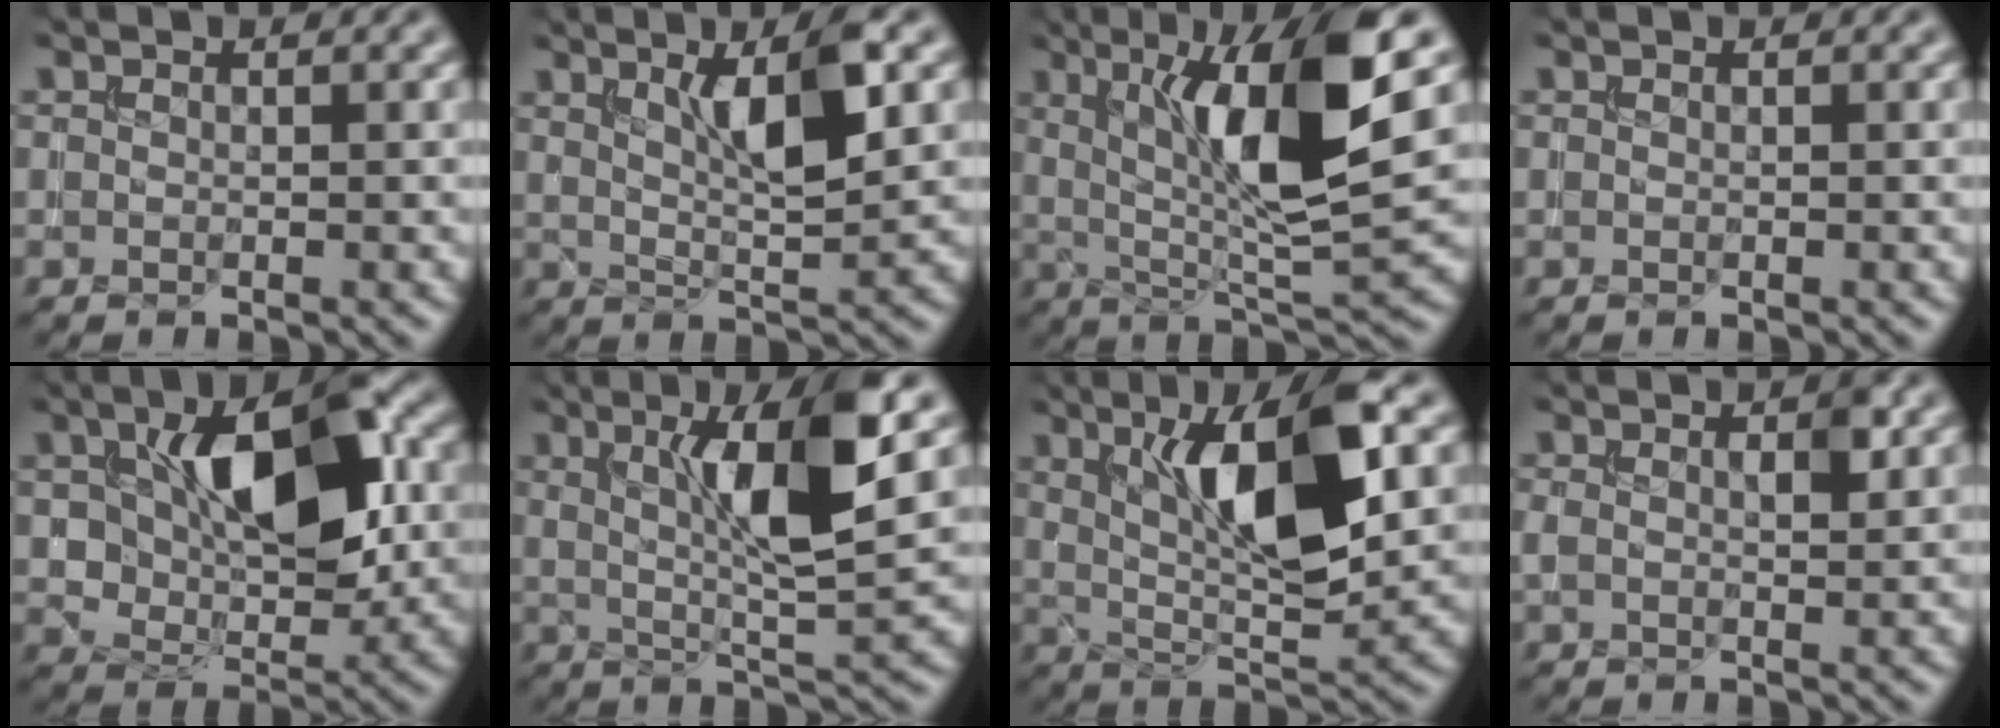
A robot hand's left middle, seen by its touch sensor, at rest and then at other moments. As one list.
[{"total": 5.6, "force": [2.2, 1.1, 5.1], "torque": [-0.086, -0.002, 0.039]}, {"total": 10.2, "force": [2.8, 2.1, 9.6], "torque": [-0.153, -0.008, 0.054]}, {"total": 0.0}, {"total": 9.8, "force": [2.0, 5.6, 7.8], "torque": [-0.131, 0.005, 0.036]}, {"total": 8.2, "force": [2.3, 1.4, 7.8], "torque": [-0.124, 0.002, 0.039]}, {"total": 9.3, "force": [2.7, 2.6, 8.5], "torque": [-0.139, -0.001, 0.048]}, {"total": 2.4, "force": [0.7, 1.0, 2.1], "torque": [-0.037, 0.003, 0.010]}]